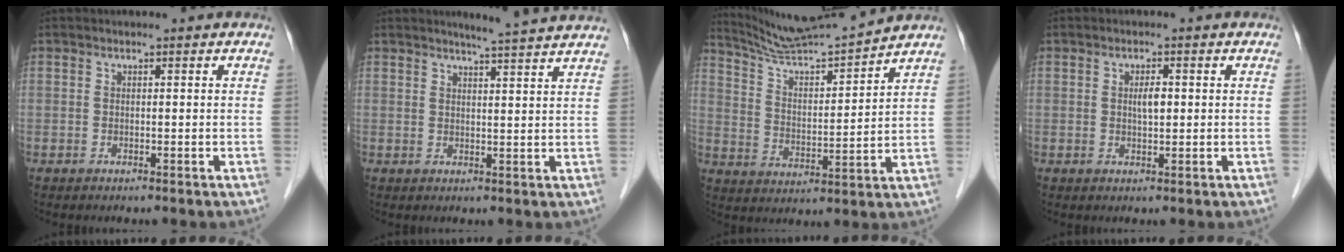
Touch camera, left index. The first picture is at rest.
{"total": 7.0, "force": [6.4, -1.1, 2.6], "torque": [-0.044, 0.003, 0.072]}
{"total": 11.9, "force": [11.5, -1.7, 2.5], "torque": [-0.057, -0.006, 0.207]}
{"total": 1.9, "force": [0.3, 0.6, 1.8], "torque": [-0.035, 0.000, 0.007]}